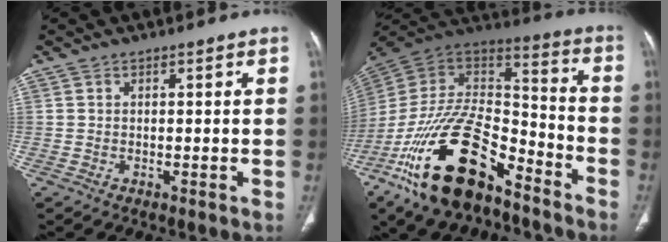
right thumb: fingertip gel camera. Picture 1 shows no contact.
{"total": 26.2, "force": [-15.1, 12.2, 17.6], "torque": [-0.343, 0.058, -0.266]}